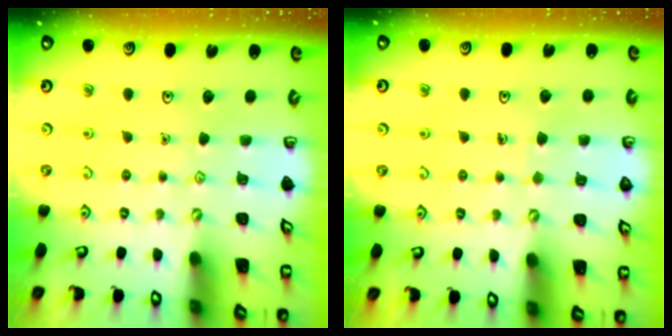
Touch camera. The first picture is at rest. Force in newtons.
{"total": 2.6, "press": 2.6, "slide": 0.2}